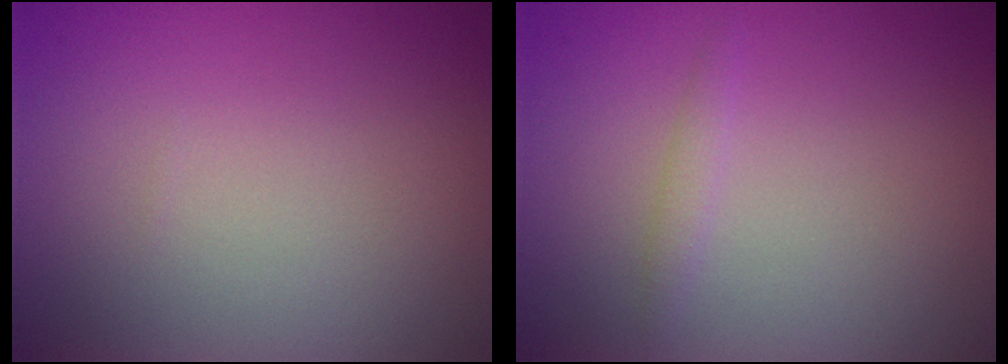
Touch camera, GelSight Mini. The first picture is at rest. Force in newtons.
{"total": 0.9, "press": 0.9, "slide": 0.0}